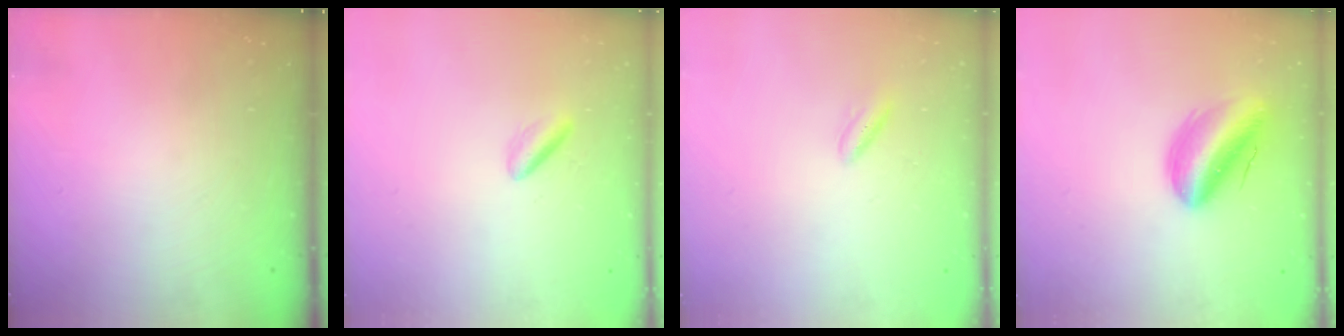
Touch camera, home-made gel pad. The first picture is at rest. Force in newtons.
{"total": 2.4, "press": 2.2, "slide": 0.8}
{"total": 3.0, "press": 2.9, "slide": 0.6}
{"total": 13.6, "press": 13.2, "slide": 3.4}